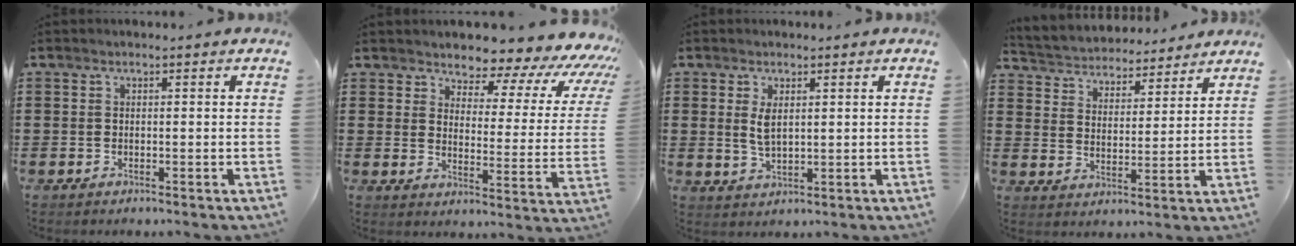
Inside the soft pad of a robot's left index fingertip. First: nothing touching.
{"total": 5.0, "force": [4.4, 2.0, 1.4], "torque": [-0.040, -0.037, 0.068]}
{"total": 3.2, "force": [1.1, 1.6, 2.5], "torque": [-0.056, 0.005, 0.018]}
{"total": 3.9, "force": [3.9, 0.5, -0.4], "torque": [-0.016, -0.030, 0.064]}